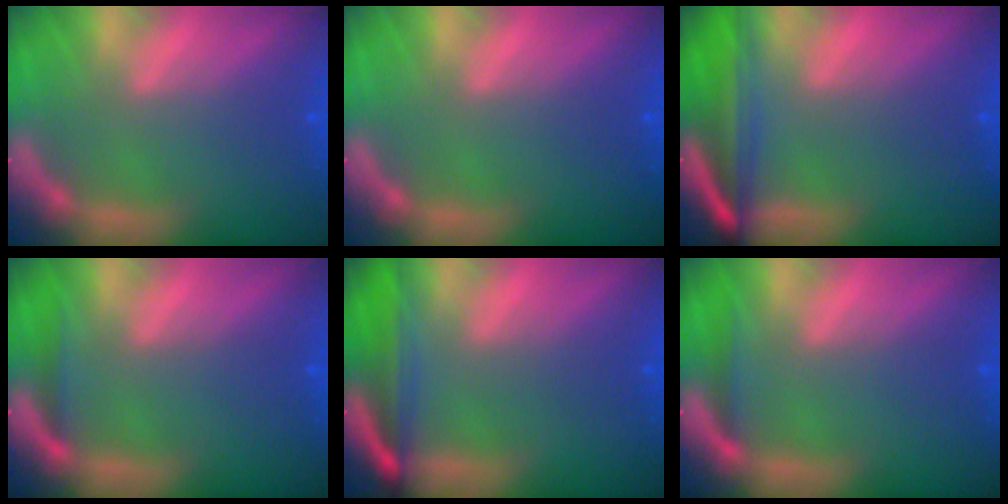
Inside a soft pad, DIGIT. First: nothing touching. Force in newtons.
{"total": 0.0}
{"total": 8.1}
{"total": 1.4}
{"total": 6.0}
{"total": 1.4}